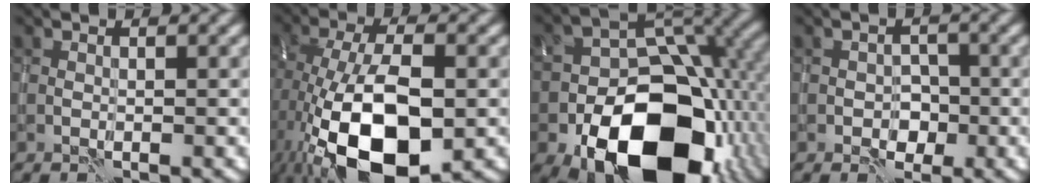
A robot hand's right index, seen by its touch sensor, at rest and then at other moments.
{"total": 14.9, "force": [-4.3, 7.4, 12.2], "torque": [-0.223, -0.017, -0.064]}
{"total": 17.1, "force": [-6.8, 11.1, 11.1], "torque": [-0.144, -0.039, -0.098]}
{"total": 2.1, "force": [-0.7, 1.7, 1.0], "torque": [-0.012, -0.003, -0.010]}